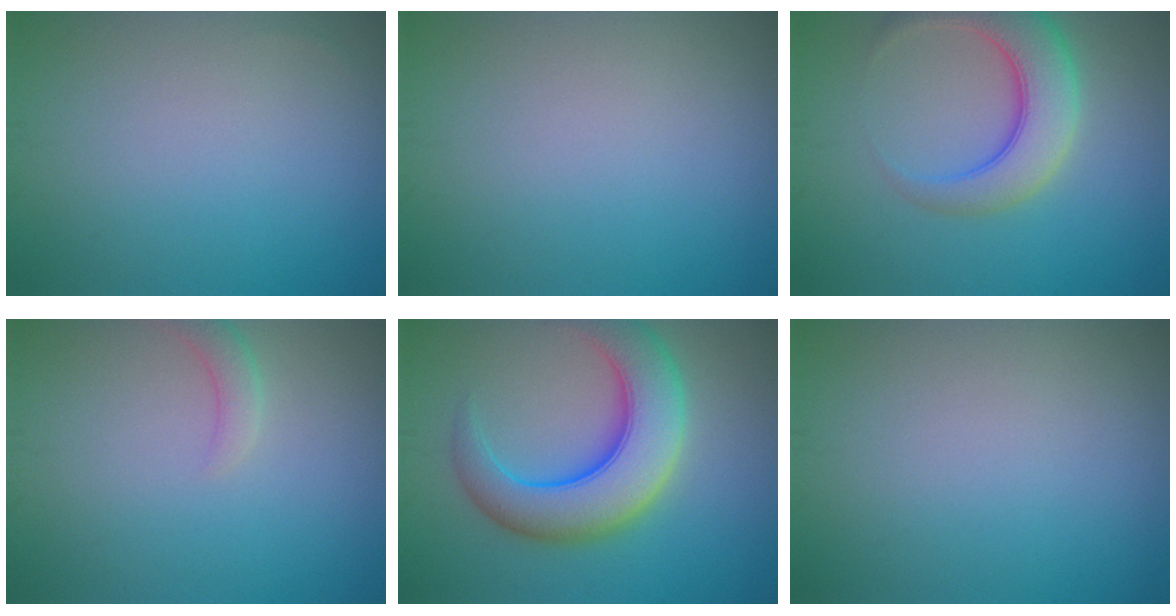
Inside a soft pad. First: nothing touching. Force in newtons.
{"total": 0.0}
{"total": 6.1, "press": 6.1, "slide": 0.5}
{"total": 1.6, "press": 1.5, "slide": 0.2}
{"total": 8.7, "press": 8.7, "slide": 0.3}
{"total": 0.0}